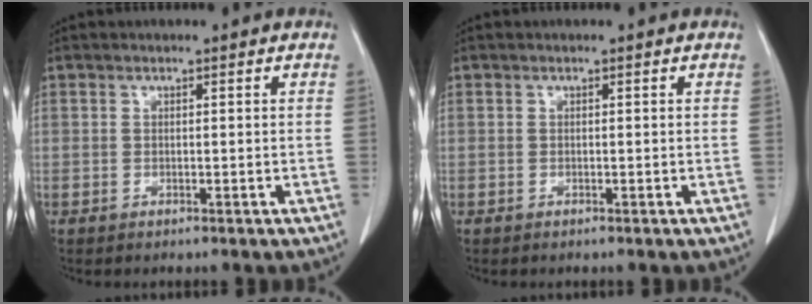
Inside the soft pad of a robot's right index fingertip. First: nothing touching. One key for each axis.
{"total": 0.0}